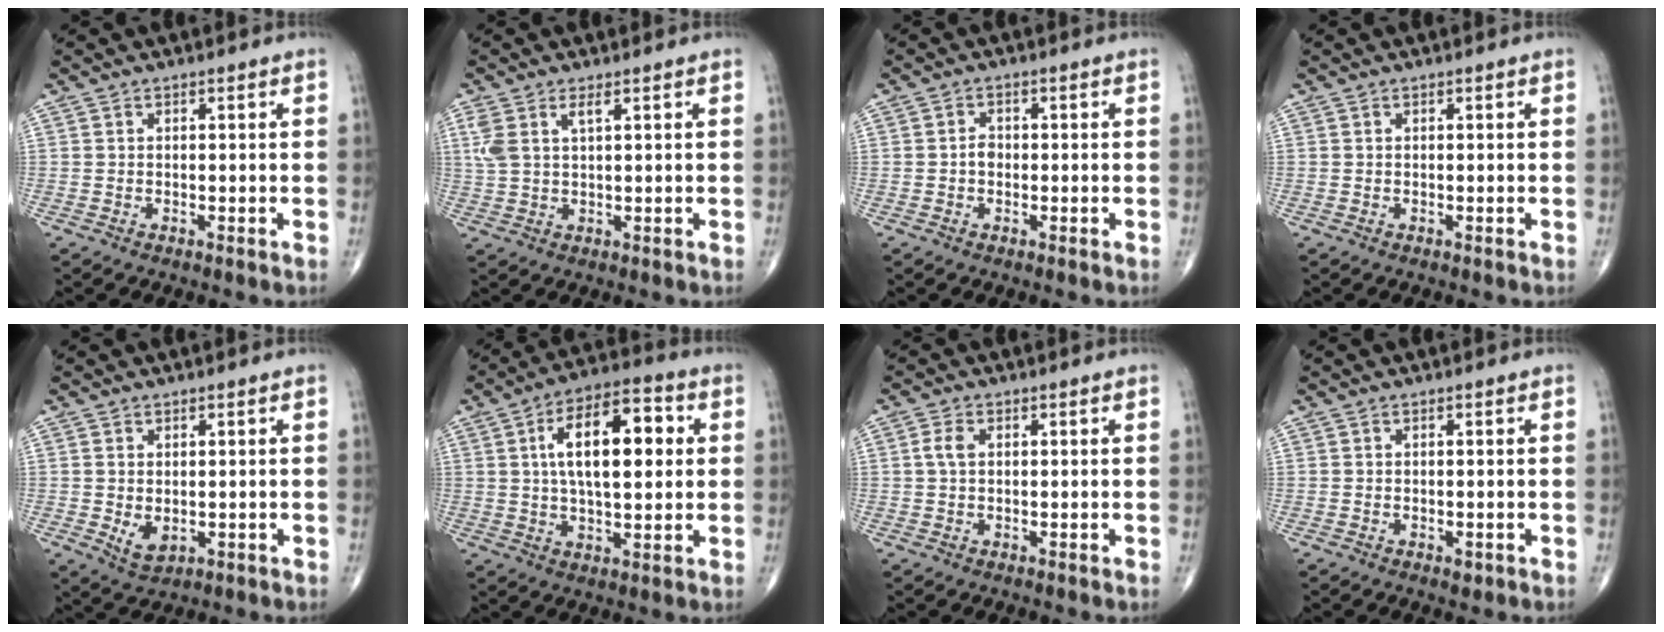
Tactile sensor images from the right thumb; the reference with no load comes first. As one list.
[{"total": 4.7, "force": [2.0, 1.7, 3.8], "torque": [-0.100, 0.004, 0.048]}, {"total": 1.8, "force": [-0.3, 1.4, 1.1], "torque": [-0.010, 0.005, -0.009]}, {"total": 0.0}, {"total": 3.7, "force": [-0.3, 2.4, 2.8], "torque": [-0.042, -0.009, 0.007]}, {"total": 15.8, "force": [2.9, 7.1, 13.8], "torque": [-0.207, 0.014, 0.043]}, {"total": 2.4, "force": [0.4, 1.4, 1.9], "torque": [-0.046, 0.007, 0.007]}, {"total": 1.1, "force": [-0.4, 0.6, 0.8], "torque": [-0.007, -0.001, -0.003]}]